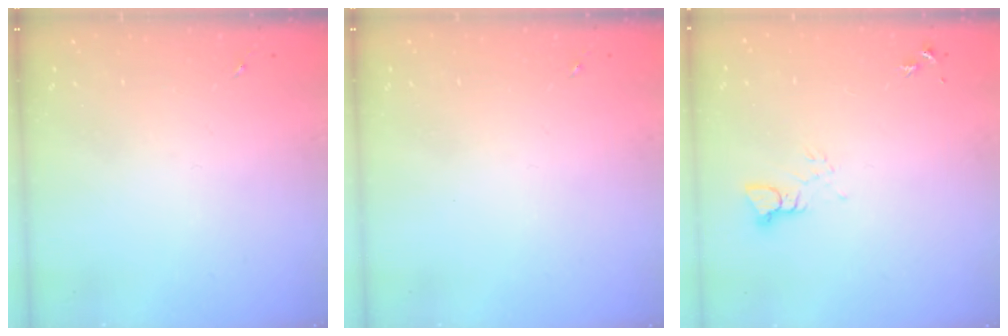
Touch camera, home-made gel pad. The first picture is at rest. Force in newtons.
{"total": 0.0}
{"total": 3.4, "press": 3.4, "slide": 0.3}